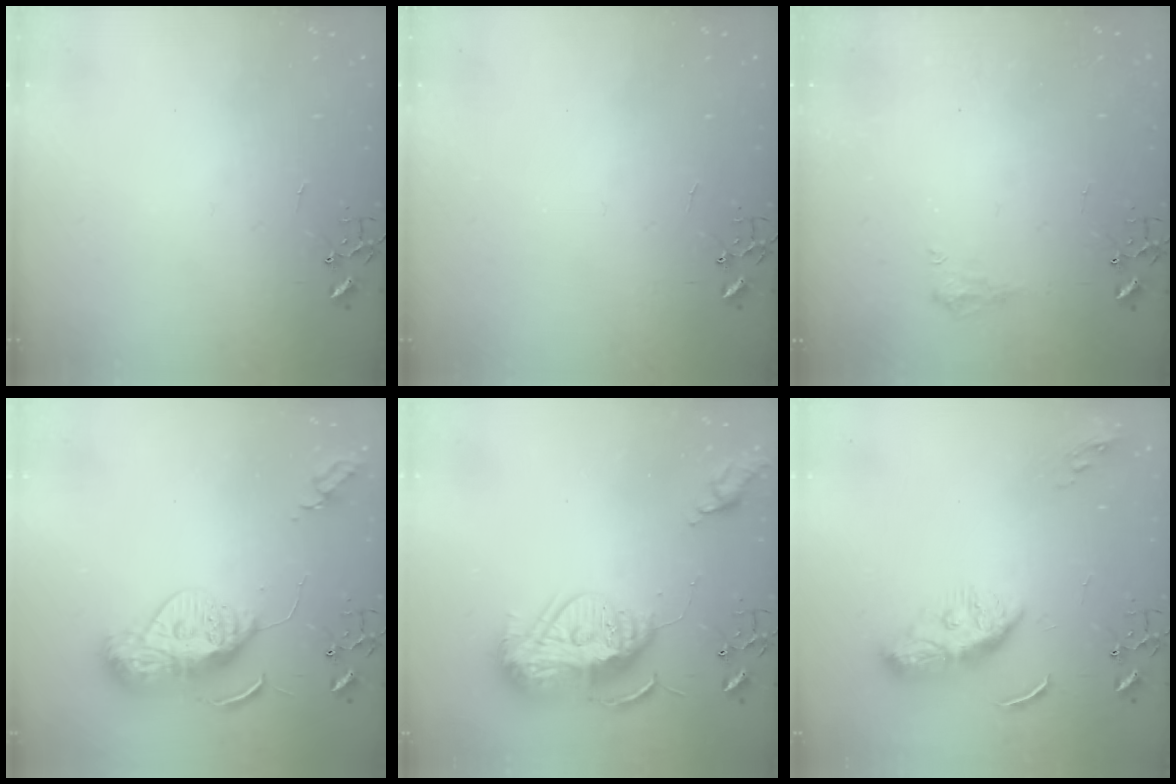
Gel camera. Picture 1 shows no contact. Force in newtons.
{"total": 0.0}
{"total": 8.7, "press": 8.6, "slide": 0.6}
{"total": 13.3, "press": 13.3, "slide": 1.2}
{"total": 17.6, "press": 17.5, "slide": 1.8}
{"total": 11.0, "press": 11.0, "slide": 0.2}